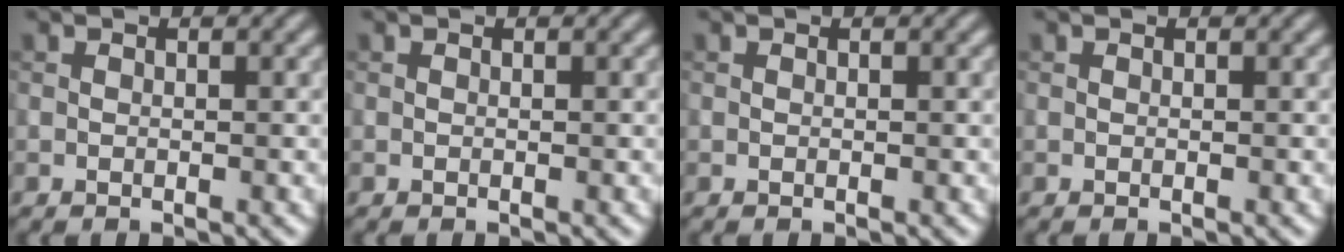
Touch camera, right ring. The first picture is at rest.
{"total": 0.0}
{"total": 0.0}
{"total": 0.0}